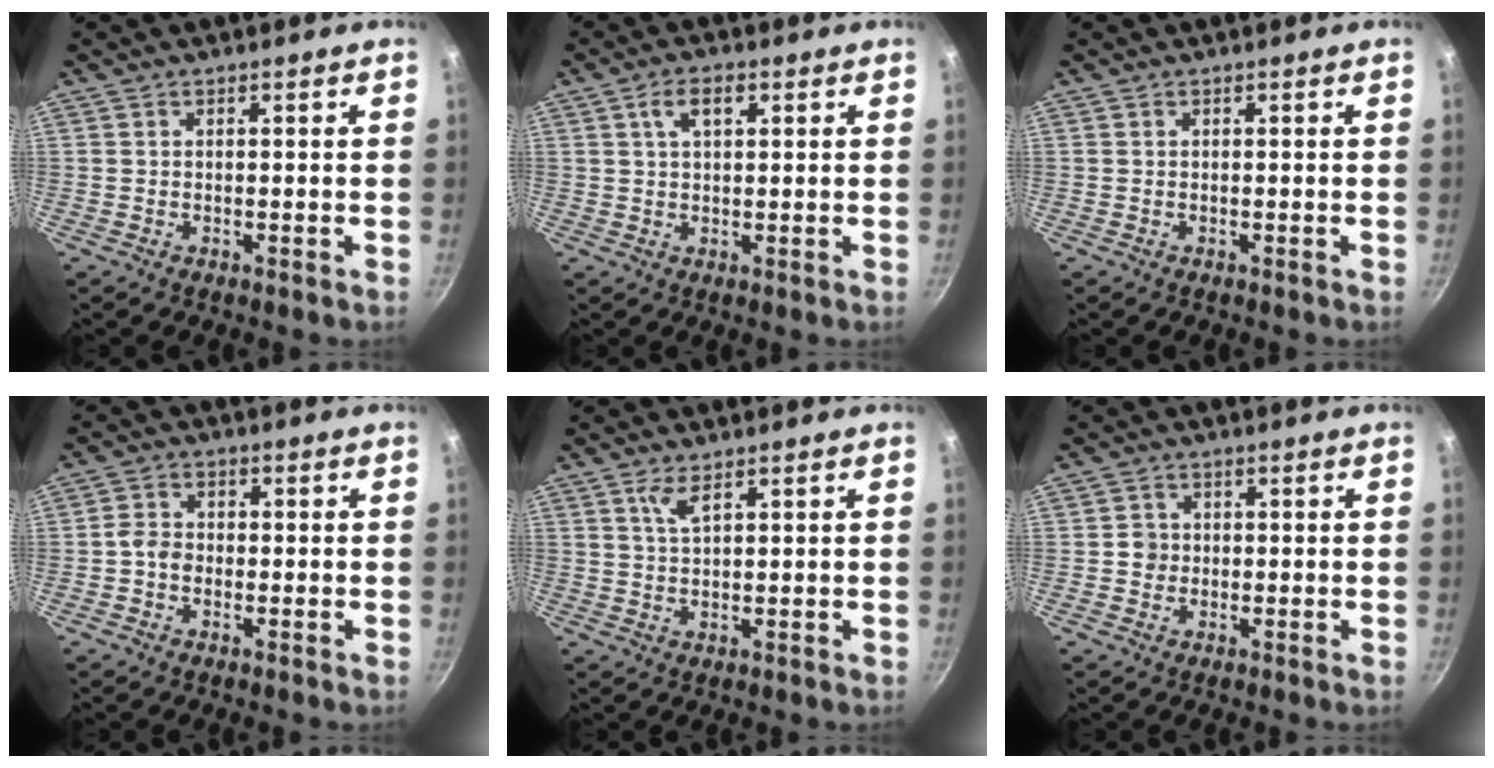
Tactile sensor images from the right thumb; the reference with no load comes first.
{"total": 4.7, "force": [1.8, 2.5, 3.6], "torque": [-0.054, 0.004, 0.030]}
{"total": 0.0}
{"total": 3.7, "force": [-1.0, 3.0, 2.0], "torque": [-0.028, 0.016, -0.025]}
{"total": 3.2, "force": [1.7, 1.1, 2.5], "torque": [-0.044, -0.010, 0.037]}
{"total": 2.6, "force": [-0.2, 2.5, 0.7], "torque": [0.004, 0.007, -0.006]}